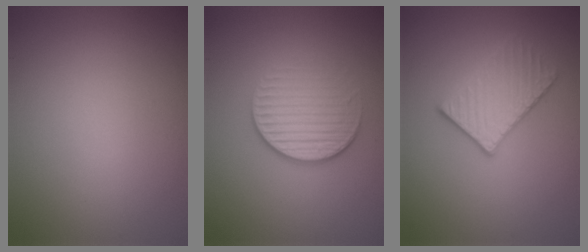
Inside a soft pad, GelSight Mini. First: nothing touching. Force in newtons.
{"total": 4.1, "press": 2.7, "slide": 3.1}
{"total": 3.0, "press": 2.9, "slide": 0.8}